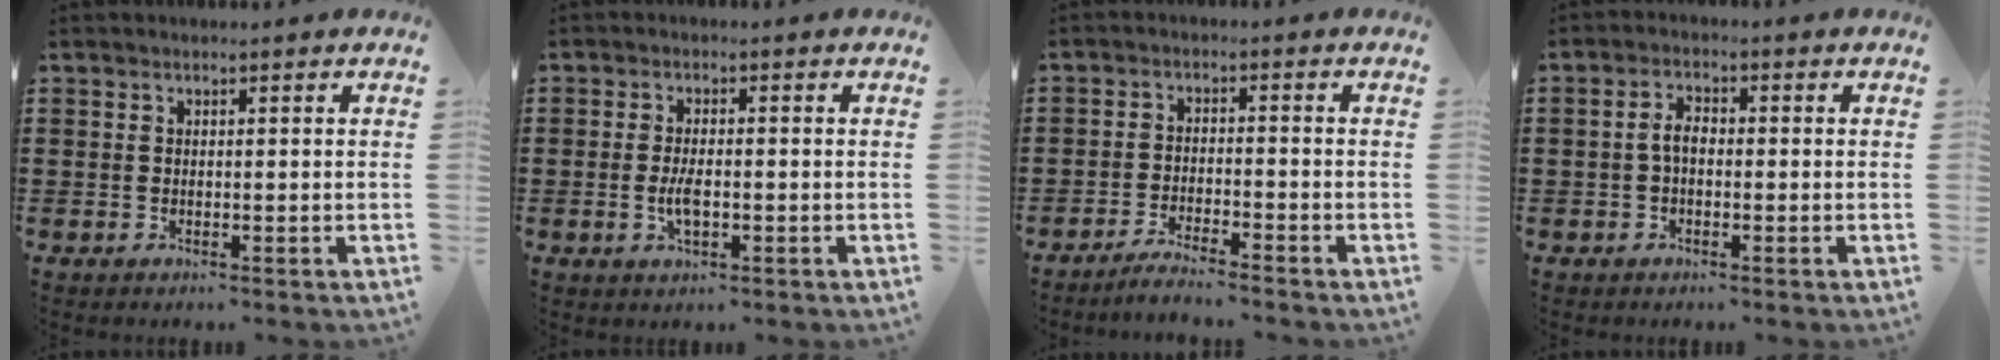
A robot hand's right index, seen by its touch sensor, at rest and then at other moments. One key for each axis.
{"total": 3.4, "fx": -0.5, "fy": 1.1, "fz": 3.1, "tx": -0.069, "ty": -0.005, "tz": -0.012}
{"total": 3.1, "fx": -3.1, "fy": -0.4, "fz": 0.3, "tx": -0.009, "ty": 0.002, "tz": -0.063}
{"total": 2.8, "fx": -0.5, "fy": 1.4, "fz": 2.4, "tx": -0.061, "ty": -0.001, "tz": -0.015}